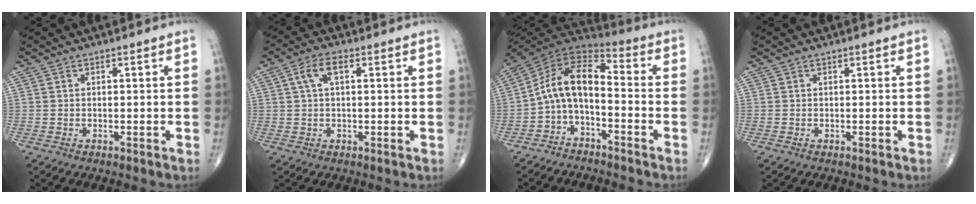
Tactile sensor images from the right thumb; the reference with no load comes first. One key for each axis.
{"total": 4.8, "fx": 1.3, "fy": 2.4, "fz": 4.0, "tx": -0.080, "ty": 0.012, "tz": 0.023}
{"total": 10.8, "fx": -3.0, "fy": 5.8, "fz": 8.6, "tx": -0.146, "ty": 0.080, "tz": -0.068}
{"total": 0.0}